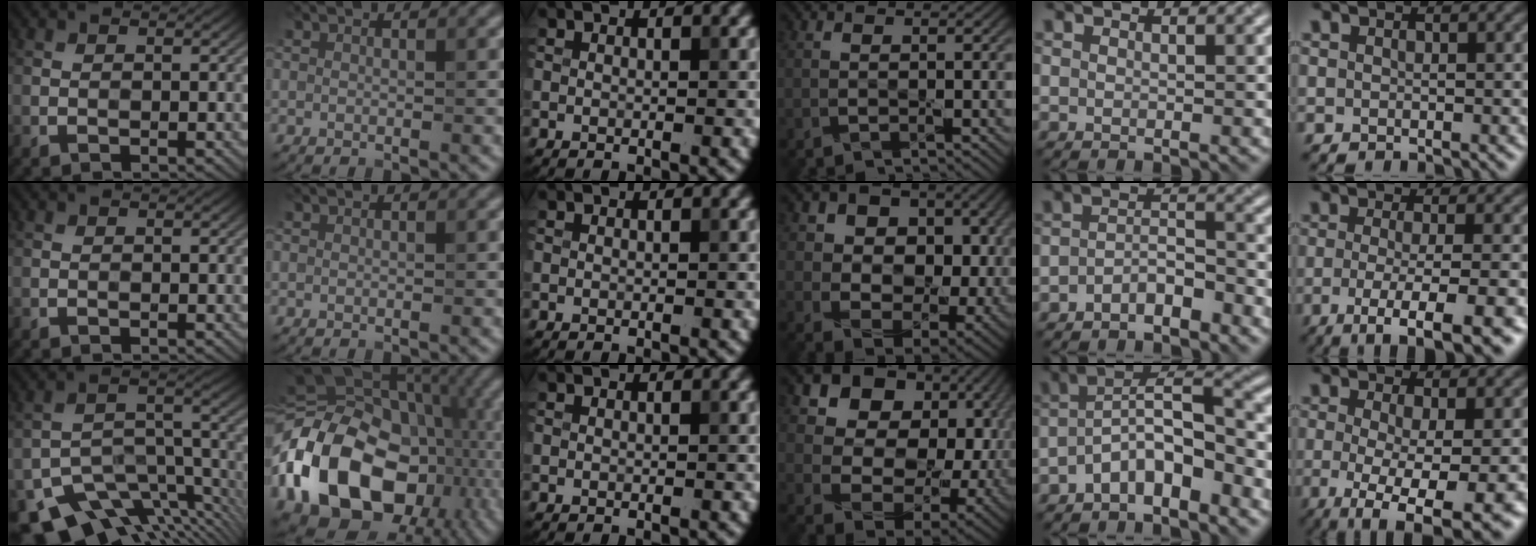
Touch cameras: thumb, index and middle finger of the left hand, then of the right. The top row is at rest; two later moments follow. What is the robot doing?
{"motion": "wipe", "object": "bowl"}